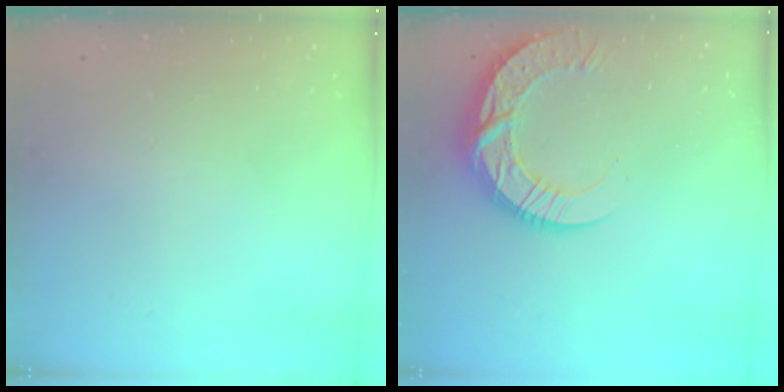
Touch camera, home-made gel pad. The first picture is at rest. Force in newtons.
{"total": 15.3, "press": 15.2, "slide": 1.4}